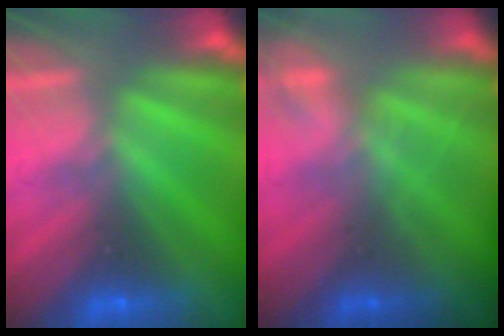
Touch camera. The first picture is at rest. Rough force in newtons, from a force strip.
{"total": 1.9}